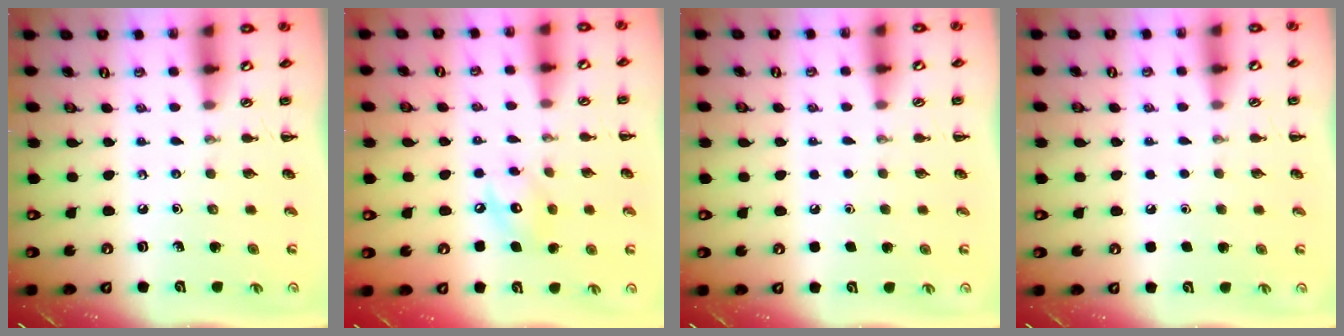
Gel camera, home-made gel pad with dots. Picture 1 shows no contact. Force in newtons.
{"total": 7.7, "press": 7.6, "slide": 1.2}
{"total": 1.7, "press": 1.7, "slide": 0.1}
{"total": 1.8, "press": 1.8, "slide": 0.1}